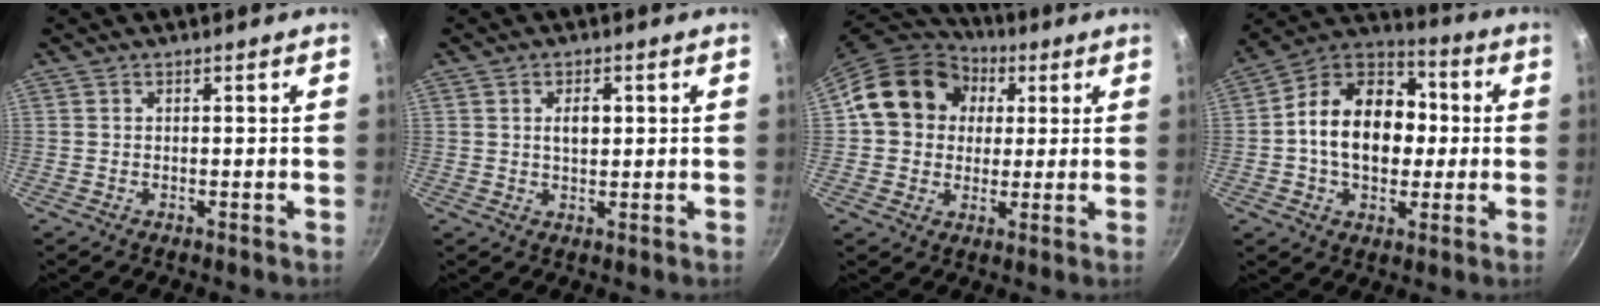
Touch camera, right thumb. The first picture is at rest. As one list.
[{"total": 3.8, "force": [0.8, 2.2, 3.0], "torque": [-0.038, 0.001, 0.013]}, {"total": 15.9, "force": [3.7, 13.4, 7.7], "torque": [-0.104, 0.018, 0.051]}, {"total": 18.6, "force": [-0.1, 13.5, 12.7], "torque": [-0.171, 0.035, -0.019]}]